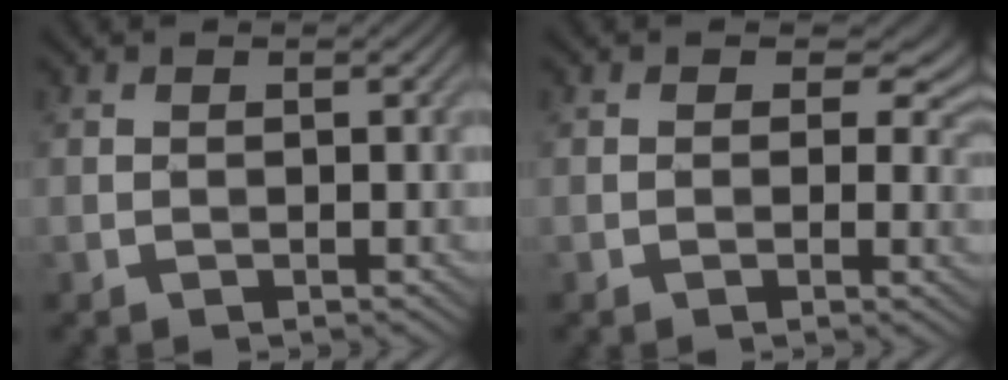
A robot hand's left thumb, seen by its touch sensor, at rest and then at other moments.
{"total": 4.5, "force": [1.4, 3.0, 3.0], "torque": [-0.039, -0.001, 0.008]}